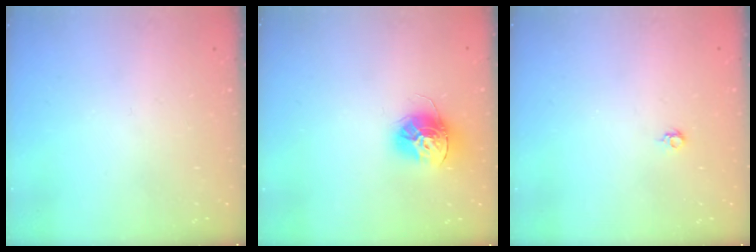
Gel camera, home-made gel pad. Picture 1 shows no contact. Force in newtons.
{"total": 13.5, "press": 13.5, "slide": 1.0}
{"total": 3.7, "press": 3.6, "slide": 0.7}